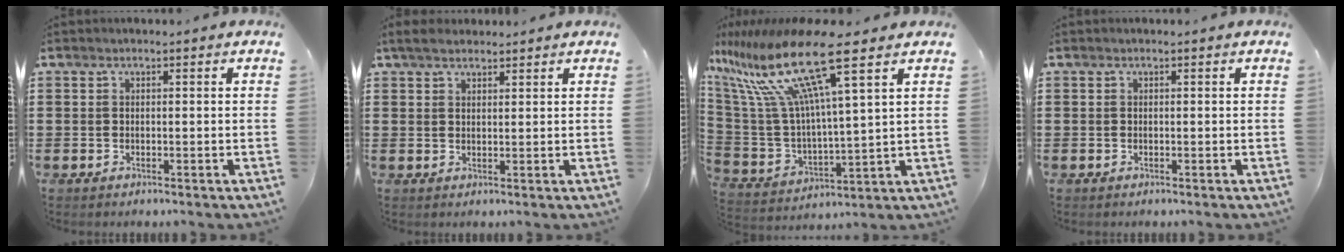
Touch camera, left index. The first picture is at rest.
{"total": 2.6, "force": [2.1, 1.0, 1.1], "torque": [-0.027, 0.007, 0.040]}
{"total": 16.8, "force": [10.0, 2.6, 13.2], "torque": [-0.296, -0.050, 0.158]}
{"total": 0.0}